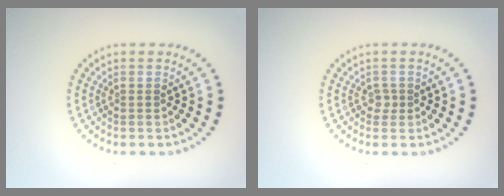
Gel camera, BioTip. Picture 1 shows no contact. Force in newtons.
{"total": 0.9, "press": 0.7, "slide": 0.5}